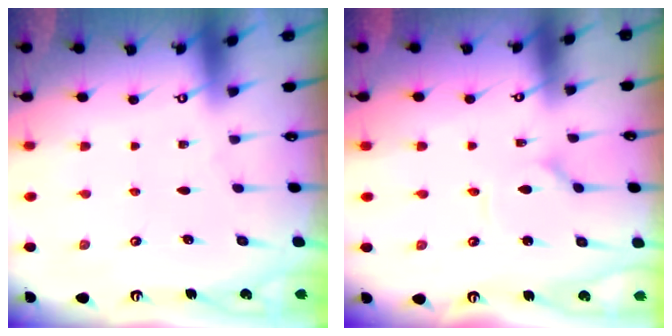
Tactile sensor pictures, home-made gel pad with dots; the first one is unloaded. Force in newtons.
{"total": 2.9, "press": 2.9, "slide": 0.3}